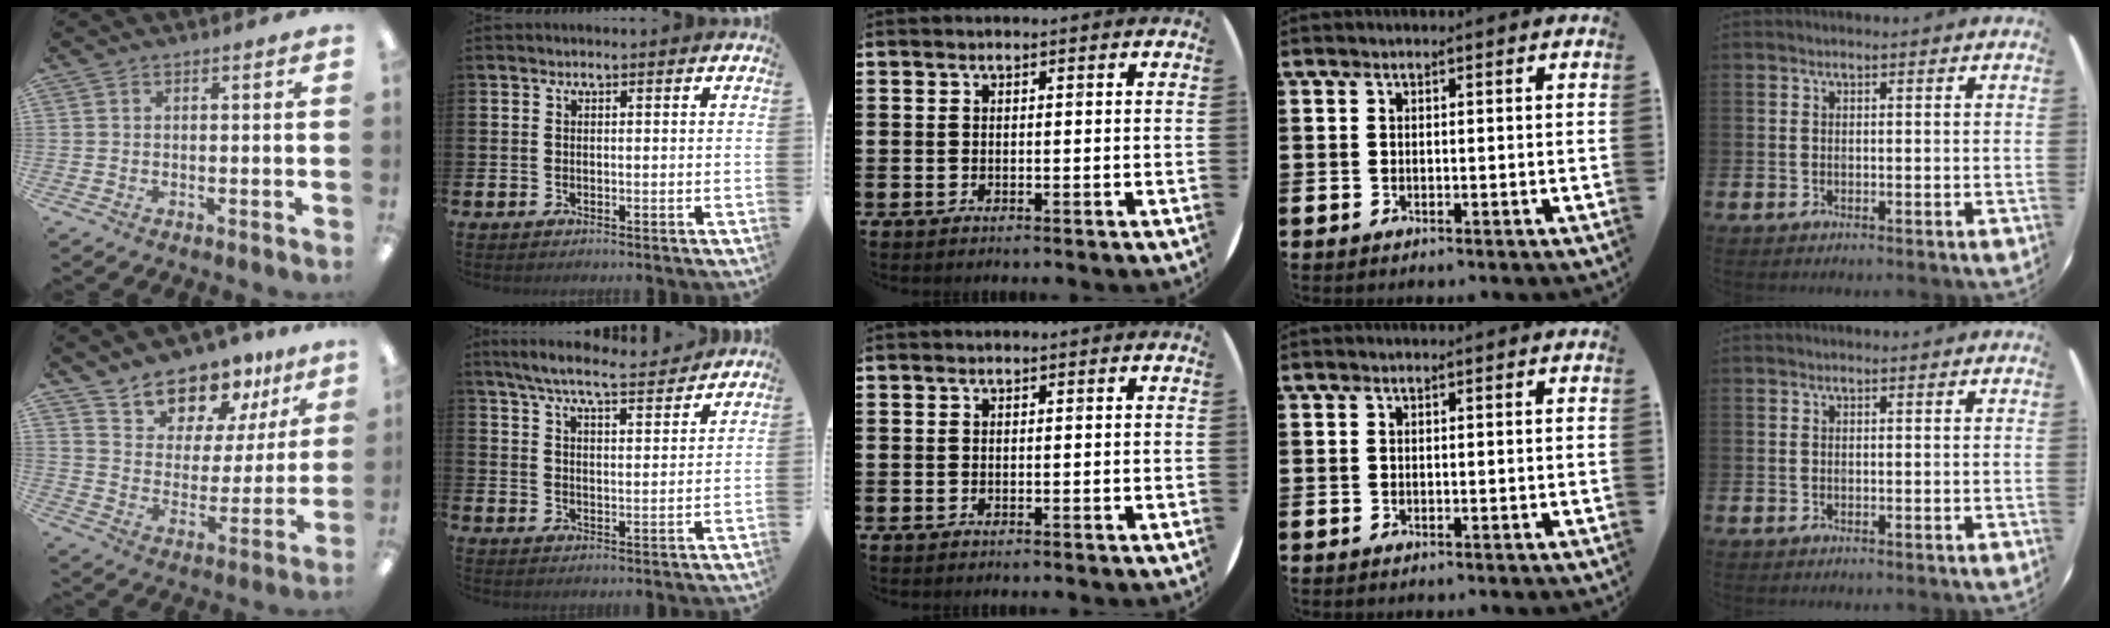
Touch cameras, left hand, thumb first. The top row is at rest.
{"thumb": {"total": 13.0, "force": [11.4, 5.8, 1.8], "torque": [-0.039, -0.104, 0.215]}, "index": {"total": 7.2, "force": [6.7, 0.5, 2.5], "torque": [-0.067, -0.039, 0.117]}}